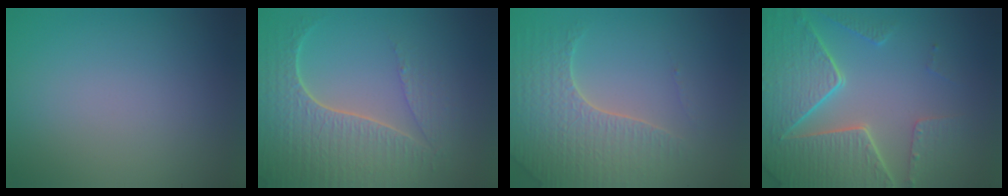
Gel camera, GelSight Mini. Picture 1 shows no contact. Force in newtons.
{"total": 6.8, "press": 5.2, "slide": 4.3}
{"total": 4.6, "press": 4.5, "slide": 1.1}
{"total": 8.4, "press": 6.1, "slide": 5.8}